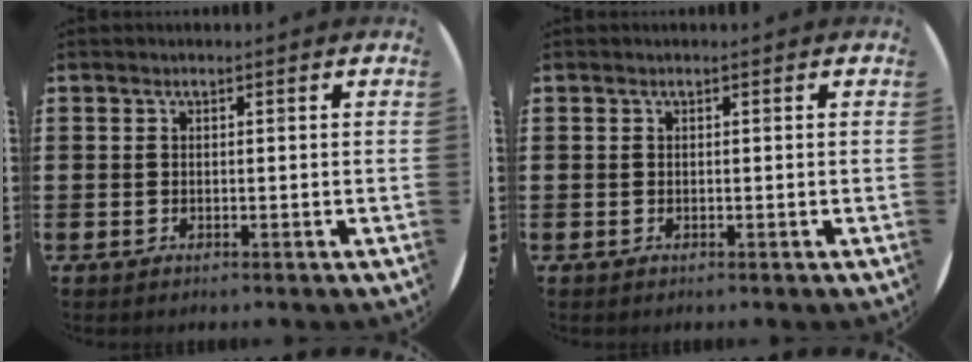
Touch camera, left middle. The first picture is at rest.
{"total": 0.0}